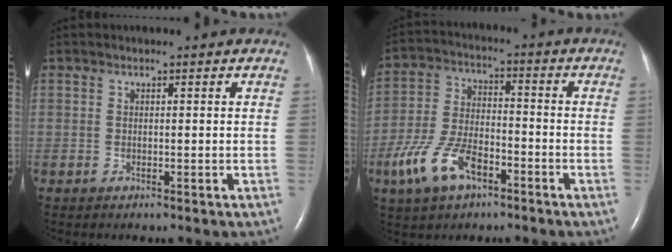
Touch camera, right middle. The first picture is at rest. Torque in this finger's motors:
{"motor_torque": [1.44, -0.70, 0.61, 0.07]}